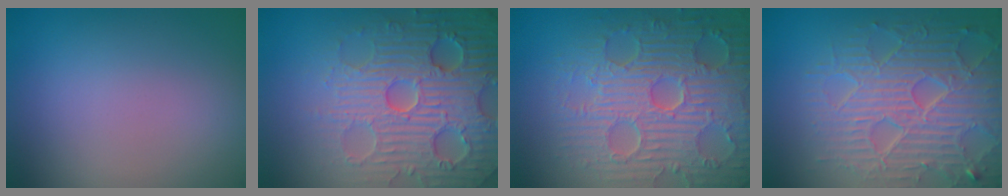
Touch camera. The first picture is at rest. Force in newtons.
{"total": 8.0, "press": 7.8, "slide": 1.7}
{"total": 9.4, "press": 6.8, "slide": 6.4}
{"total": 8.4, "press": 6.1, "slide": 5.8}